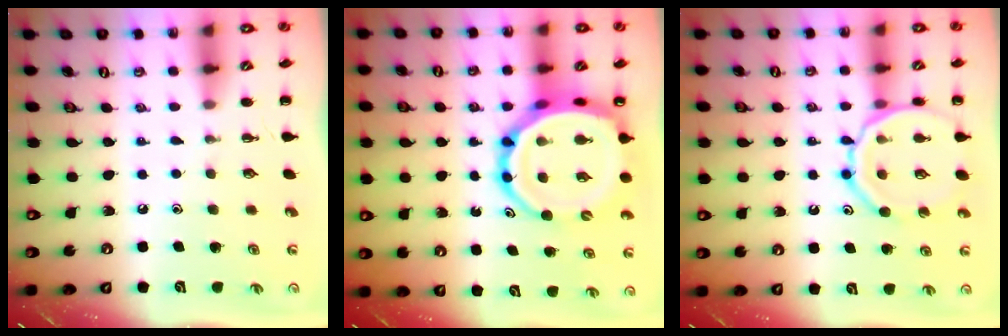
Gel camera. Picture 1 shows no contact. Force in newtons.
{"total": 16.7, "press": 16.0, "slide": 4.6}
{"total": 15.6, "press": 15.5, "slide": 2.0}